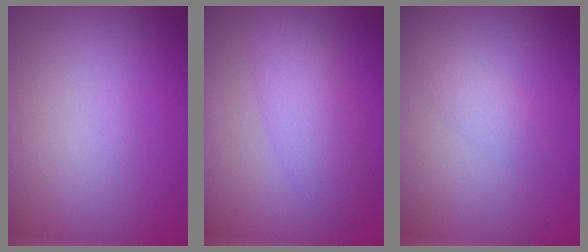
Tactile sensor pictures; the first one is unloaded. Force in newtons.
{"total": 3.7, "press": 3.7, "slide": 0.1}
{"total": 1.2, "press": 1.2, "slide": 0.1}